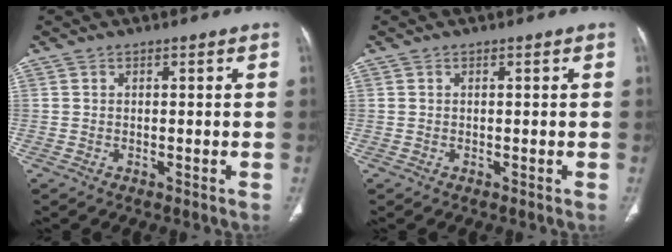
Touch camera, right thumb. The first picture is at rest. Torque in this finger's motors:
{"motor_torque": [-0.28, 0.05, 0.03, 0.56, 0.08]}